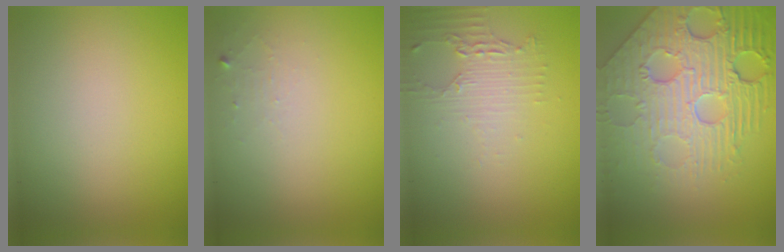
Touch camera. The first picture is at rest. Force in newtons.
{"total": 1.0, "press": 1.0, "slide": 0.1}
{"total": 2.1, "press": 1.6, "slide": 1.4}
{"total": 8.6, "press": 6.0, "slide": 6.1}